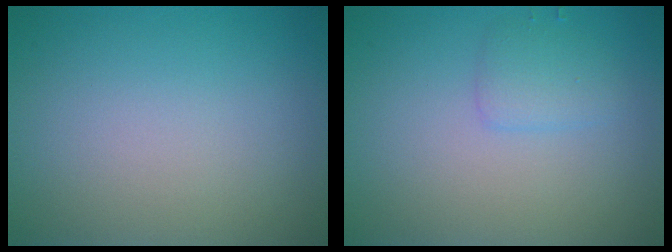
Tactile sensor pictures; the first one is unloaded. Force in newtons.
{"total": 1.5, "press": 1.5, "slide": 0.2}